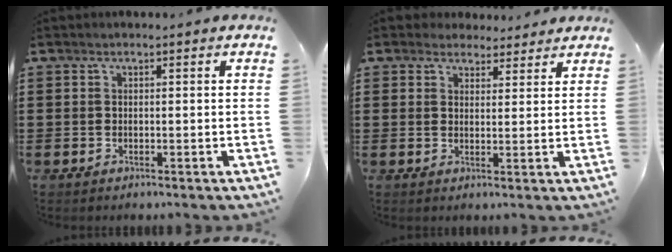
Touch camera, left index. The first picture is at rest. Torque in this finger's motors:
{"motor_torque": [2.13, -0.01, 0.45, 0.06]}